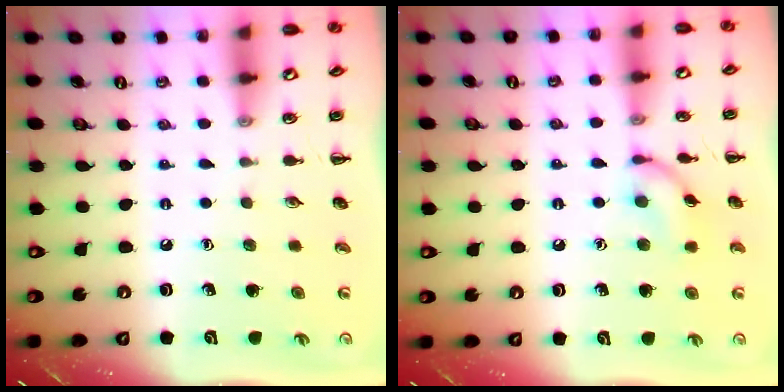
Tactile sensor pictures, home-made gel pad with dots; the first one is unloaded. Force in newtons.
{"total": 9.2, "press": 9.2, "slide": 0.3}